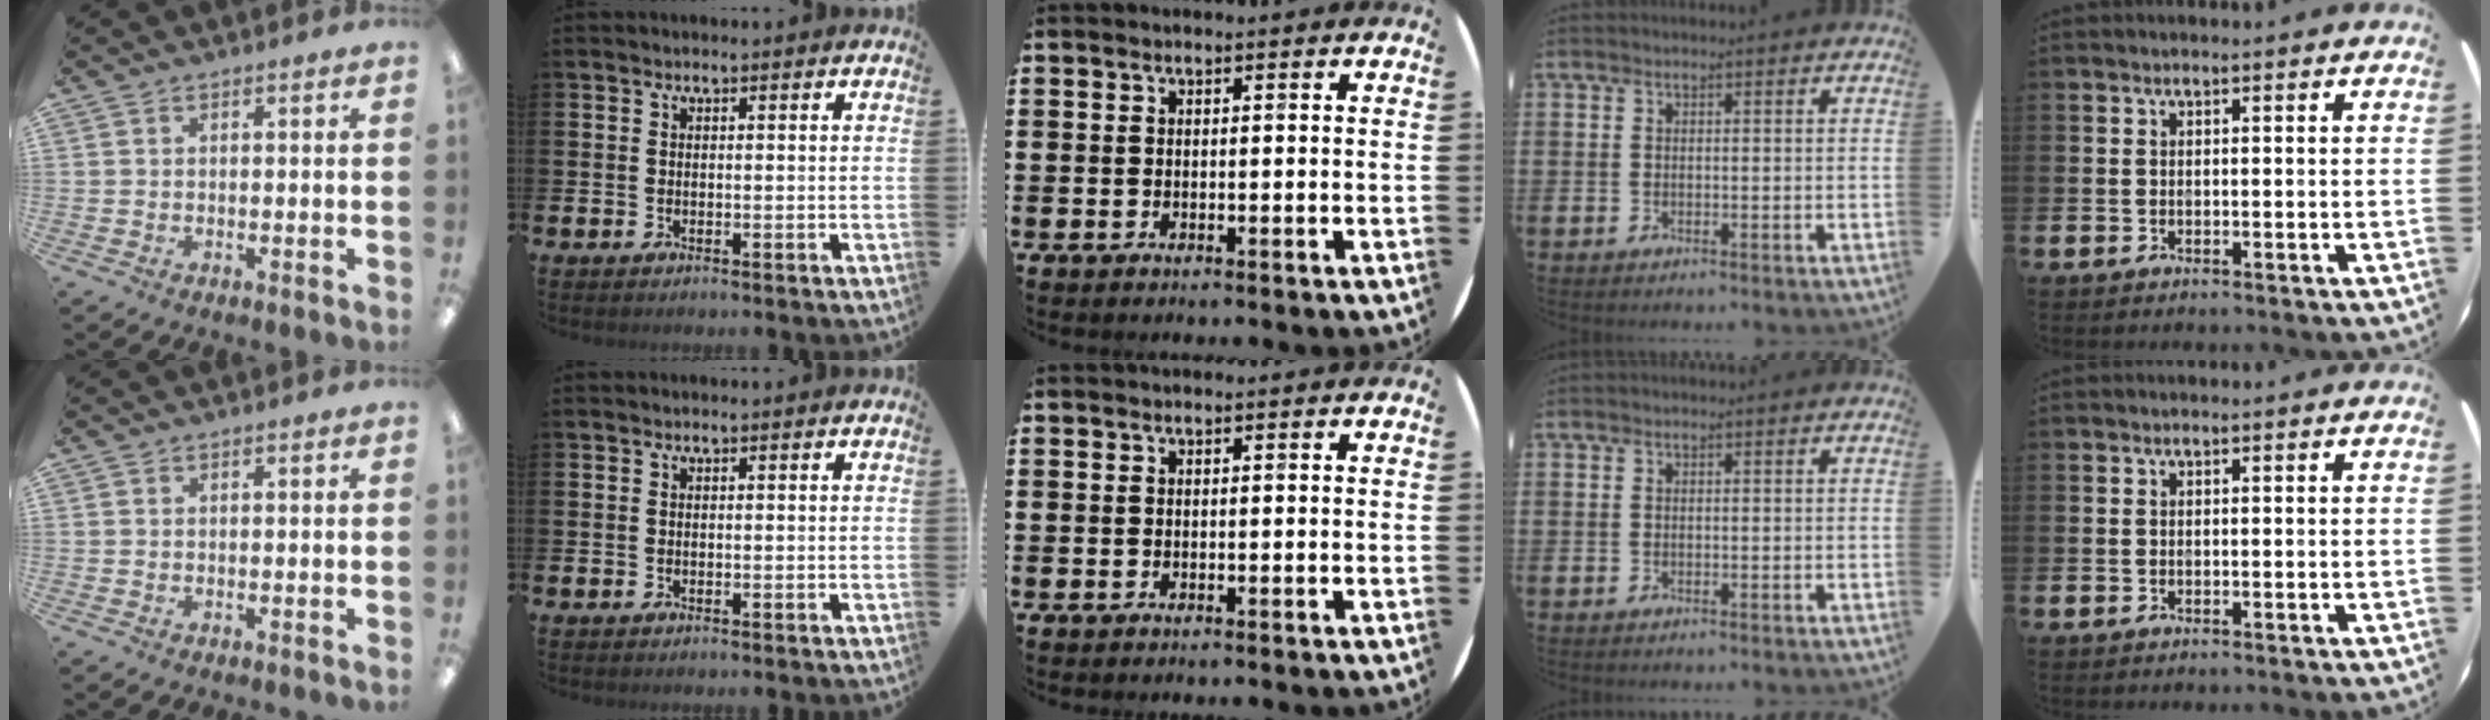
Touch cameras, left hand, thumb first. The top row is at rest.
{}